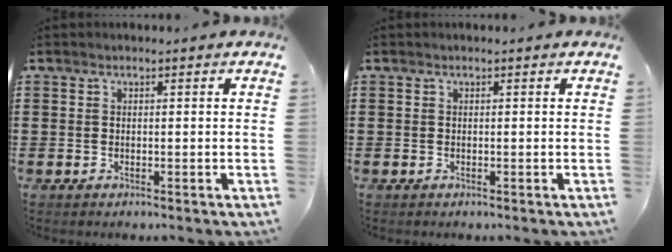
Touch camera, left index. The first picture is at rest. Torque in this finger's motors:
{"motor_torque": [0.00, 0.00, 0.00, 0.00]}